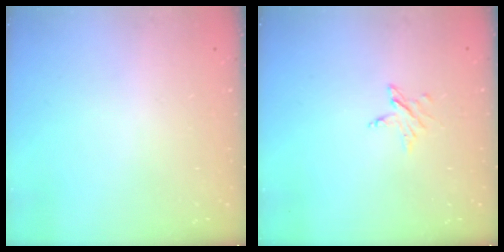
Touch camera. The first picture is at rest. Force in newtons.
{"total": 3.4, "press": 3.4, "slide": 0.4}